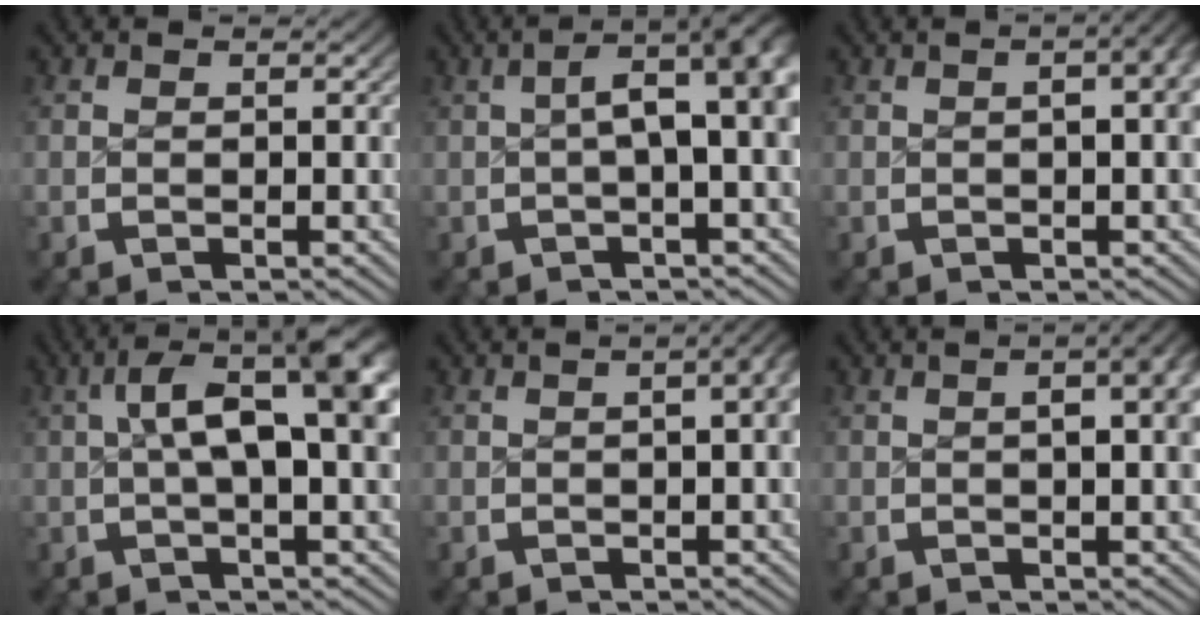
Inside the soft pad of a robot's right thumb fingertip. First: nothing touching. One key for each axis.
{"total": 5.7, "fx": 0.6, "fy": 2.1, "fz": 5.3, "tx": -0.074, "ty": 0.012, "tz": 0.006}
{"total": 6.2, "fx": 1.3, "fy": 2.8, "fz": 5.4, "tx": -0.043, "ty": 0.026, "tz": 0.005}
{"total": 10.3, "fx": 1.8, "fy": 4.6, "fz": 9.1, "tx": -0.127, "ty": 0.010, "tz": 0.020}
{"total": 6.2, "fx": 1.4, "fy": 2.9, "fz": 5.3, "tx": -0.041, "ty": 0.034, "tz": 0.003}
{"total": 6.8, "fx": 1.7, "fy": 3.2, "fz": 5.8, "tx": -0.044, "ty": 0.024, "tz": 0.011}